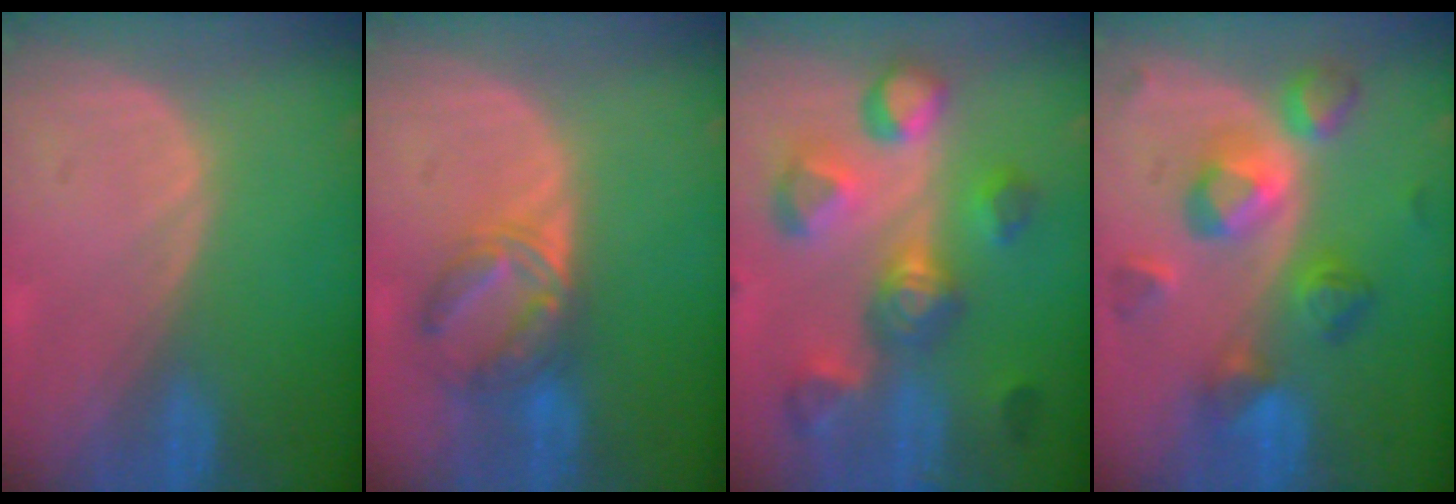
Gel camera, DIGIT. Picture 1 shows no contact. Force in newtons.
{"total": 6.5, "press": 6.2, "slide": 1.9}
{"total": 10.1, "press": 9.8, "slide": 2.4}
{"total": 8.9, "press": 8.9, "slide": 0.4}